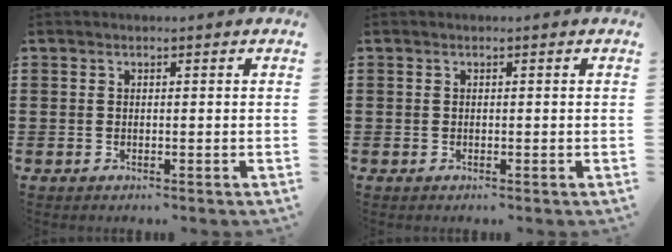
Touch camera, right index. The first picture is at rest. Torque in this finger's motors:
{"motor_torque": [0.00, 0.00, 0.00, 0.00]}